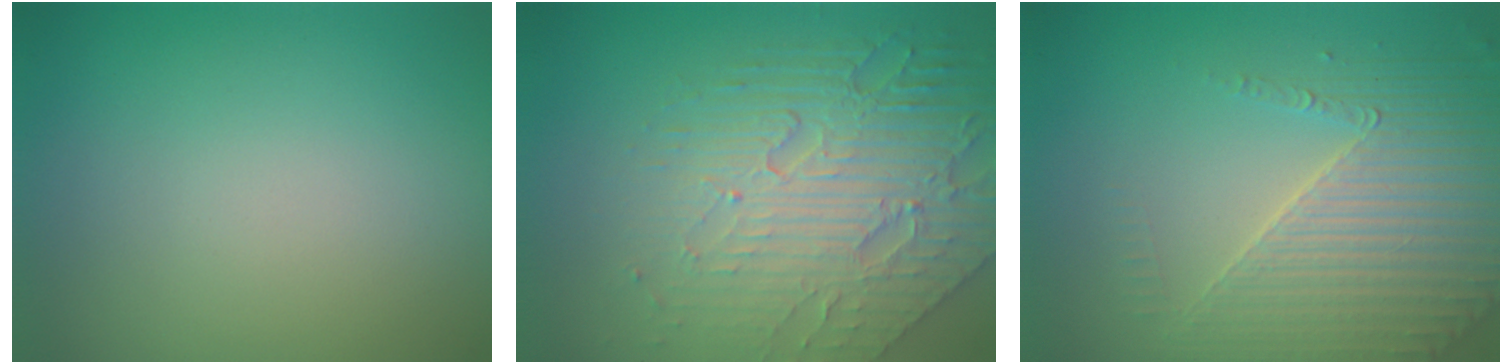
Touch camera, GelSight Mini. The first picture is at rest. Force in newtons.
{"total": 8.4, "press": 5.6, "slide": 6.2}
{"total": 4.6, "press": 4.1, "slide": 2.0}